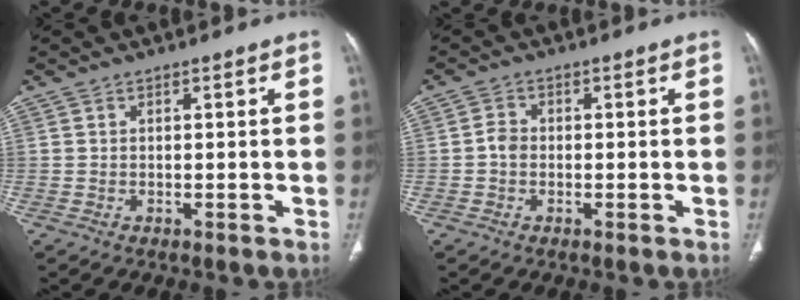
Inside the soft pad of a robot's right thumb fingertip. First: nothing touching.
{"total": 2.2, "force": [-0.4, 1.7, 1.2], "torque": [-0.015, 0.007, -0.014]}